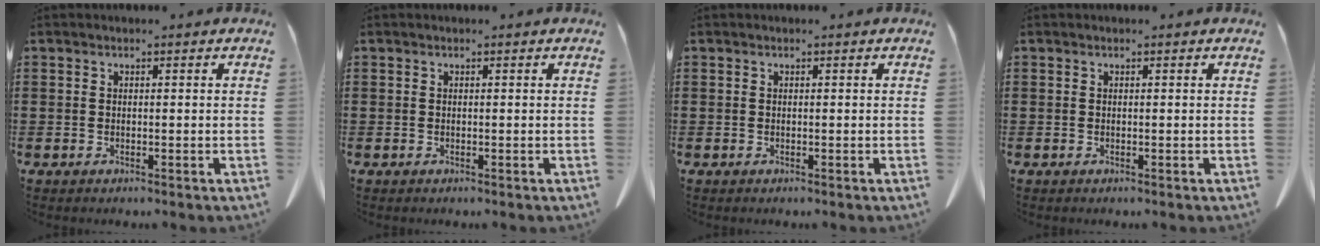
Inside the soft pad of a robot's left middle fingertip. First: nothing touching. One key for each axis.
{"total": 0.0}
{"total": 0.0}
{"total": 0.0}